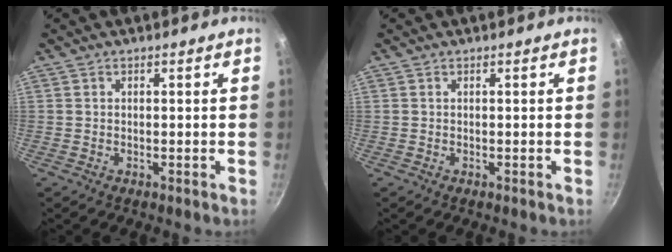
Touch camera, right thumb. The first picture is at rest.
{"total": 0.0}